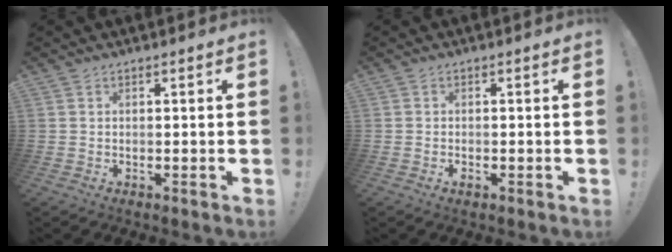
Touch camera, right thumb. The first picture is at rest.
{"total": 1.1, "force": [-0.9, 0.4, 0.4], "torque": [-0.010, 0.004, -0.015]}